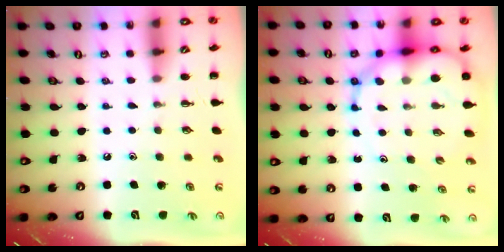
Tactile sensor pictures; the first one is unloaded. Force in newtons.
{"total": 14.2, "press": 13.6, "slide": 3.9}